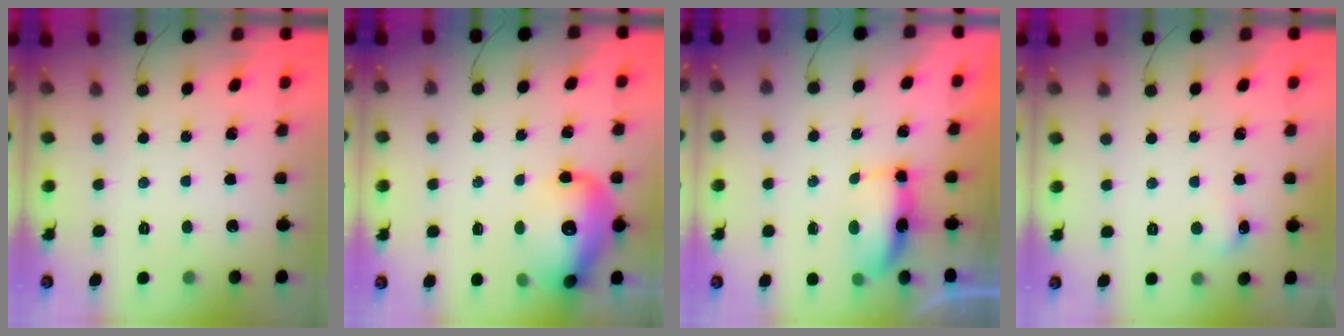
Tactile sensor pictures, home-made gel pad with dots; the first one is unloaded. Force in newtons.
{"total": 17.5, "press": 17.1, "slide": 4.0}
{"total": 7.4, "press": 6.7, "slide": 3.1}
{"total": 4.9, "press": 4.7, "slide": 1.5}